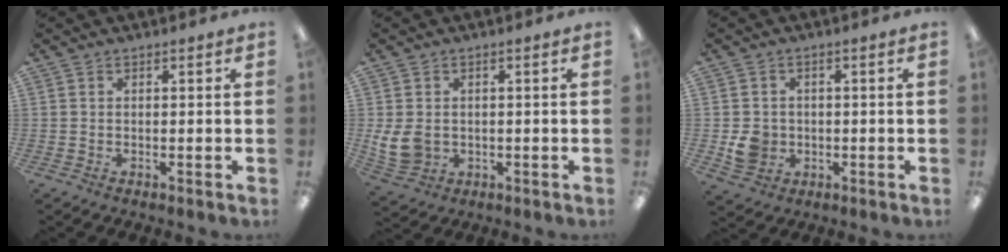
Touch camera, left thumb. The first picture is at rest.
{"total": 6.5, "force": [0.0, 5.2, 3.9], "torque": [-0.081, 0.006, 0.003]}
{"total": 5.1, "force": [-0.8, 4.6, 2.0], "torque": [-0.027, 0.003, -0.013]}